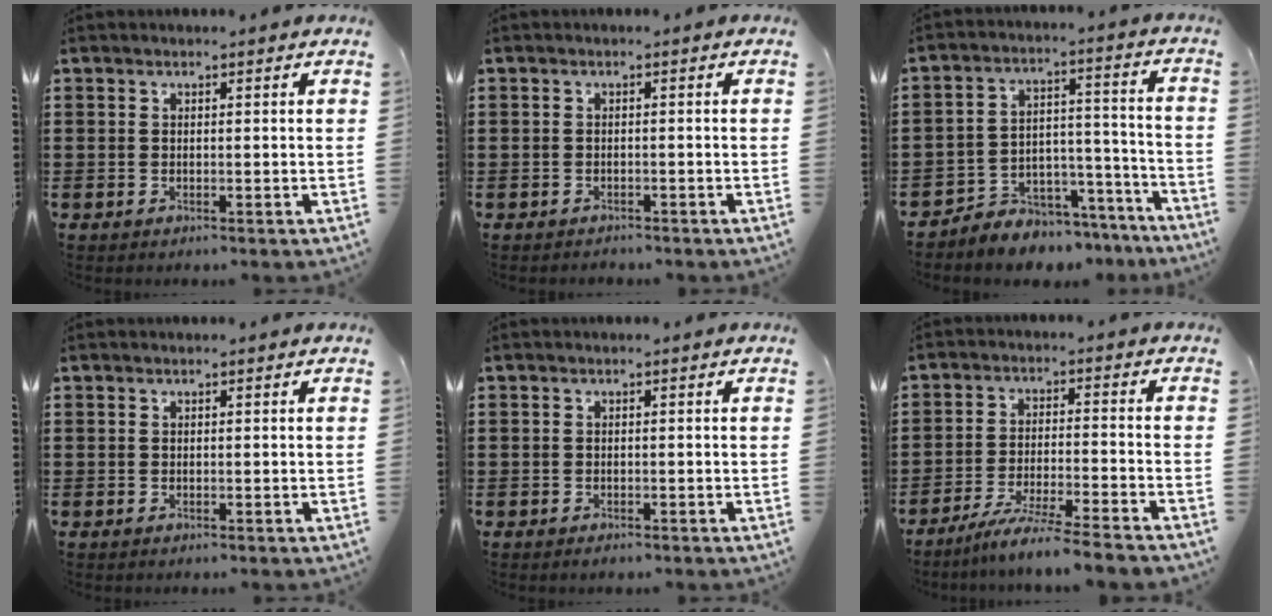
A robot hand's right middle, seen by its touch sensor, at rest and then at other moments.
{"total": 1.1, "force": [-1.0, 0.3, -0.2], "torque": [0.002, 0.002, -0.022]}
{"total": 5.7, "force": [-5.3, 2.0, -0.1], "torque": [0.000, 0.015, -0.106]}
{"total": 0.0}
{"total": 0.8, "force": [-0.7, 0.4, 0.0], "torque": [-0.001, 0.000, -0.015]}
{"total": 6.7, "force": [-6.1, -0.8, 2.7], "torque": [-0.060, -0.023, -0.118]}